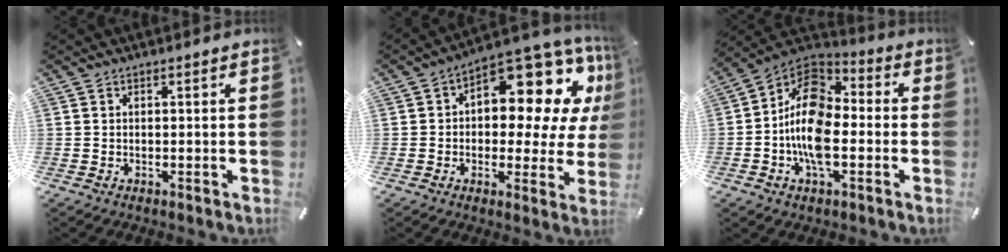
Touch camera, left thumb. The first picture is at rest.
{"total": 13.9, "force": [6.7, 7.4, 9.7], "torque": [-0.115, -0.074, 0.105]}
{"total": 14.2, "force": [-3.9, 8.4, 10.7], "torque": [-0.218, 0.010, -0.078]}